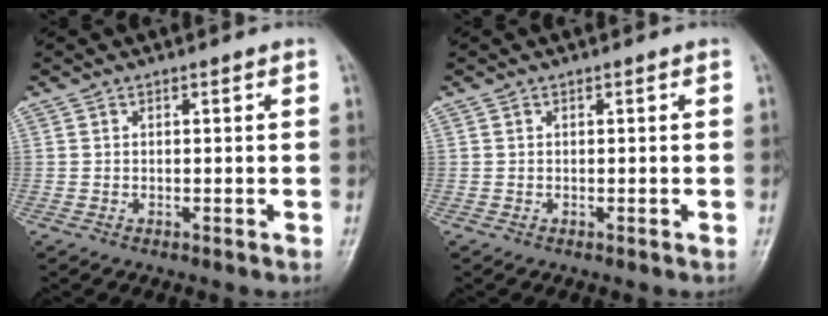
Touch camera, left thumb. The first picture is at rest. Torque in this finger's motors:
{"motor_torque": [-0.05, -0.05, 0.06, -0.03, 0.00]}